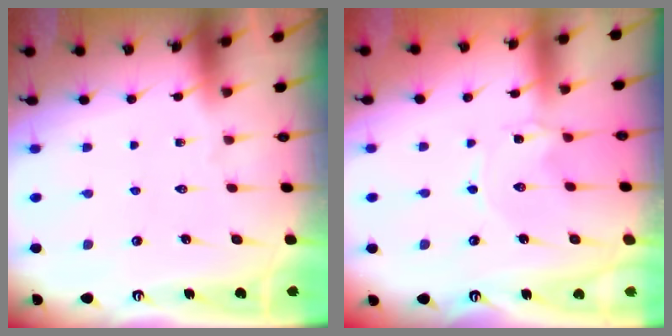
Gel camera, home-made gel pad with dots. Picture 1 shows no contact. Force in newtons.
{"total": 0.0}